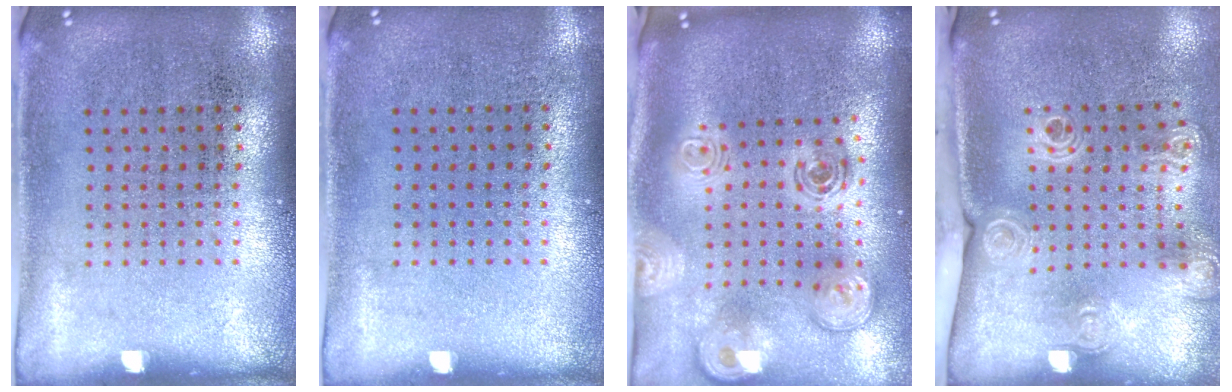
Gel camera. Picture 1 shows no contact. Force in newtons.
{"total": 0.0}
{"total": 3.1, "press": 2.1, "slide": 2.3}
{"total": 2.0, "press": 1.5, "slide": 1.4}